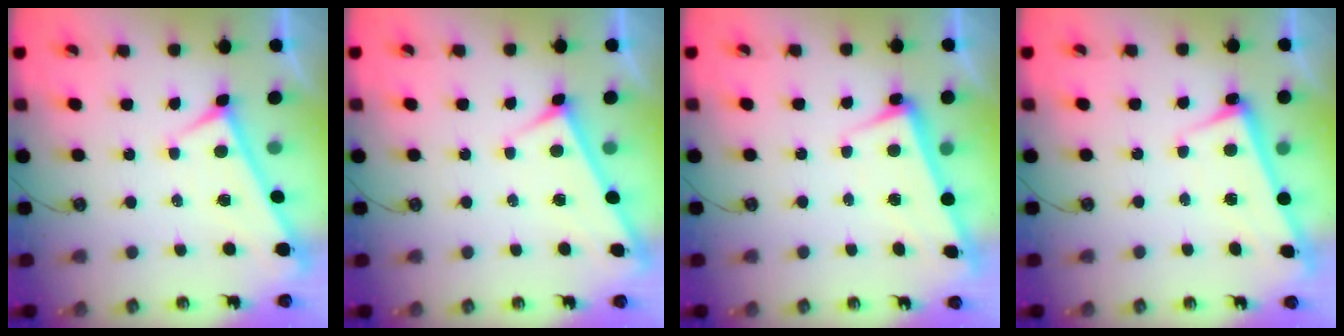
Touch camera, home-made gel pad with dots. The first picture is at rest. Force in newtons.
{"total": 3.1, "press": 3.1, "slide": 0.2}
{"total": 2.6, "press": 2.5, "slide": 0.9}
{"total": 2.8, "press": 2.8, "slide": 0.4}